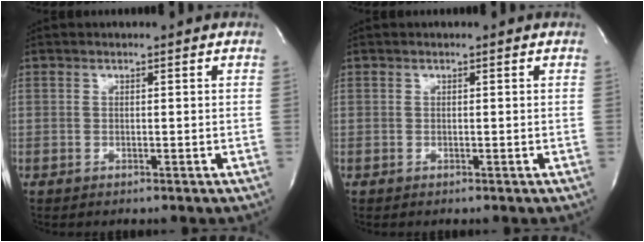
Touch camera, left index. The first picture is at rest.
{"total": 0.0}